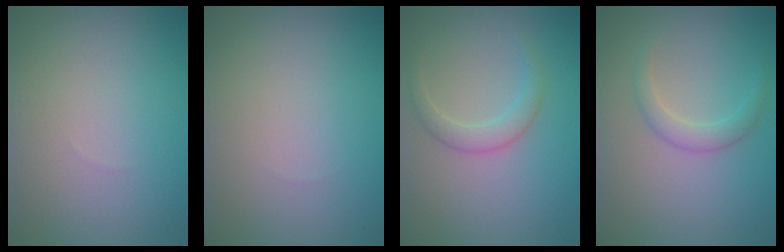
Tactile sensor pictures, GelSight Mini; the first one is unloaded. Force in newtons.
{"total": 0.0}
{"total": 1.8, "press": 1.8, "slide": 0.2}
{"total": 1.7, "press": 1.7, "slide": 0.0}